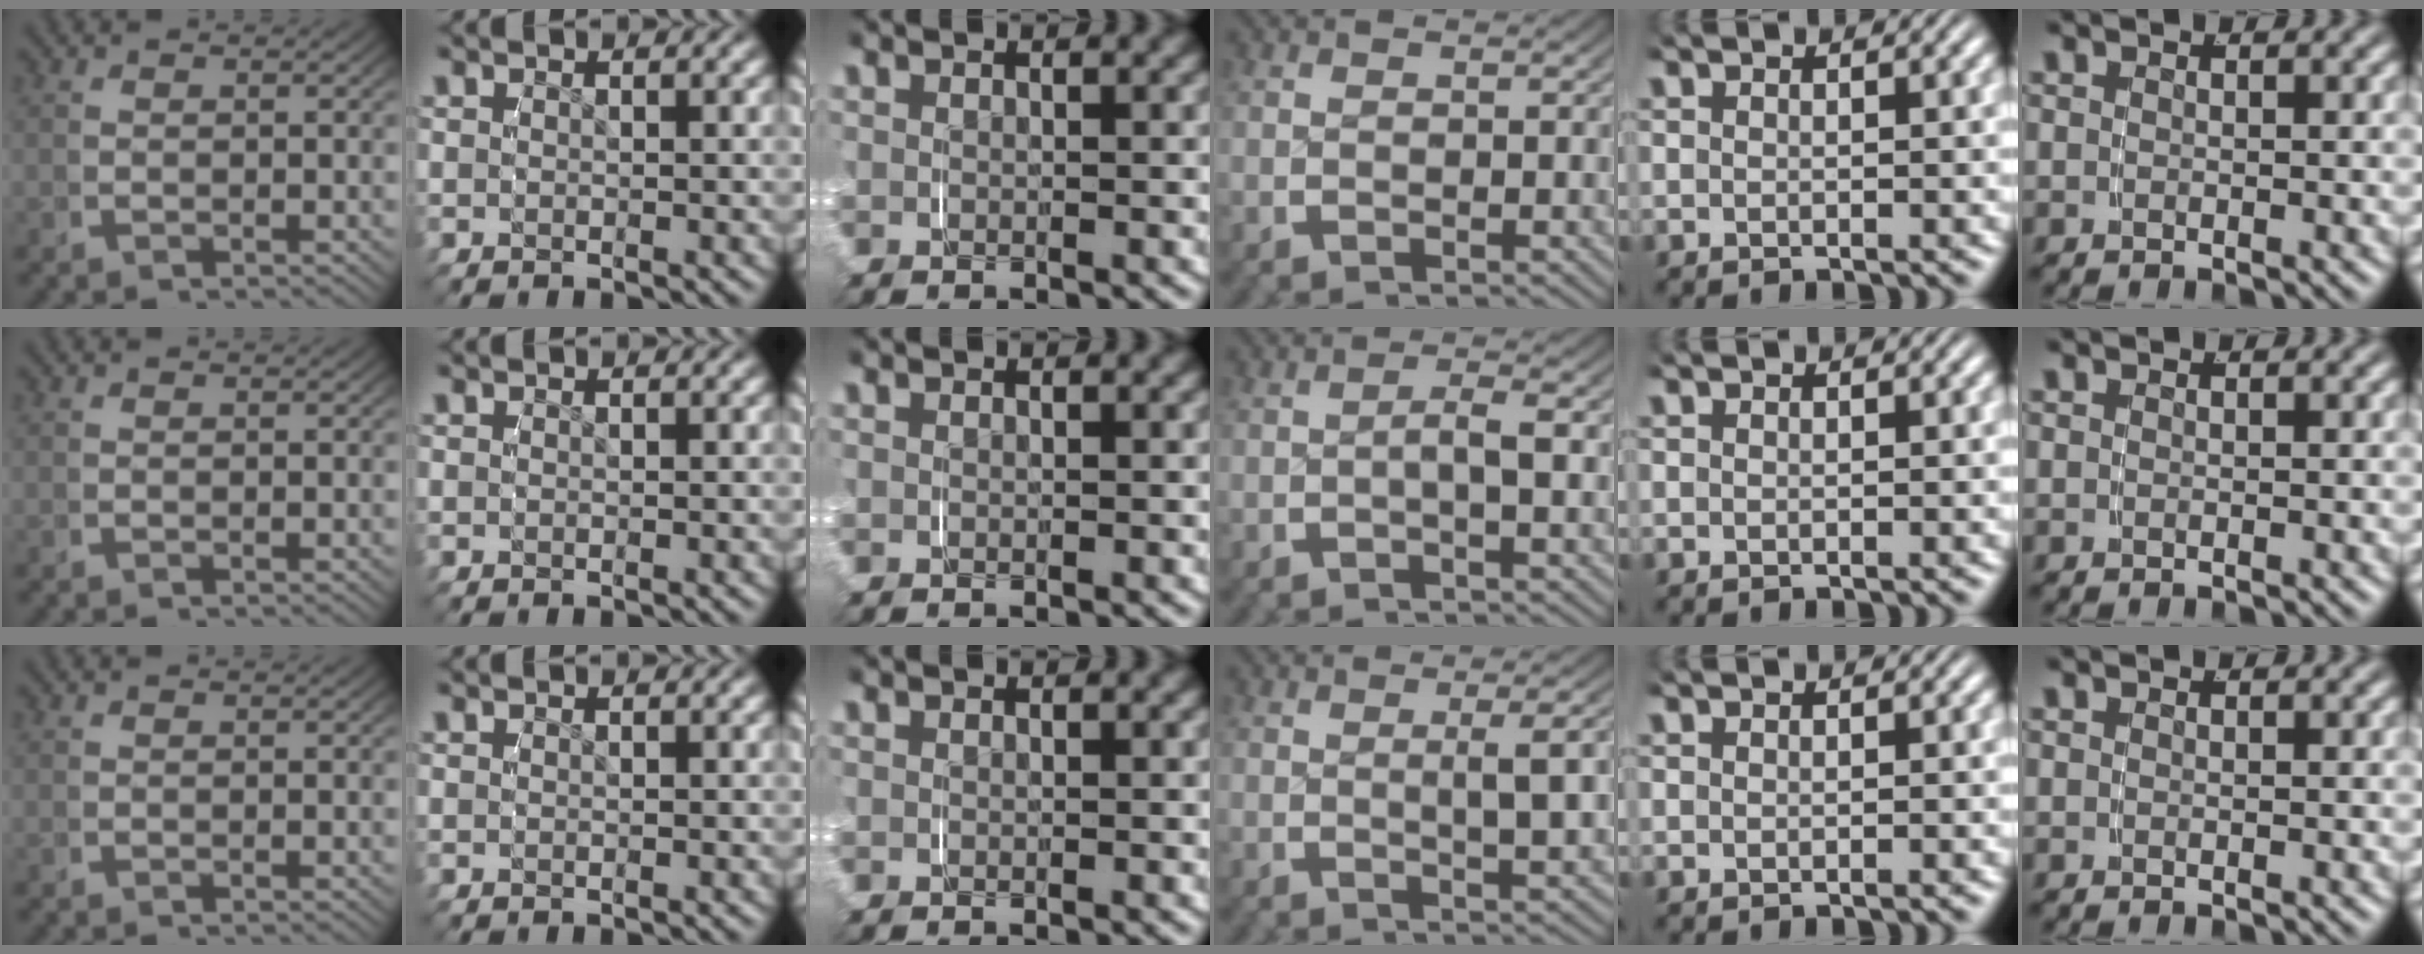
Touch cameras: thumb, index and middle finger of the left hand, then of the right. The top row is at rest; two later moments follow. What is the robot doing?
{"motion": "grasp_and_lifting", "object": "map"}